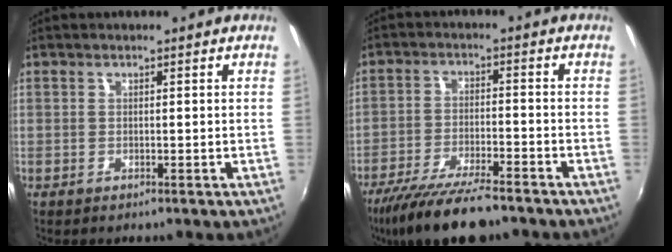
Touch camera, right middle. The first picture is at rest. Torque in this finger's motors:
{"motor_torque": [1.08, -1.06, 0.17, 0.07]}